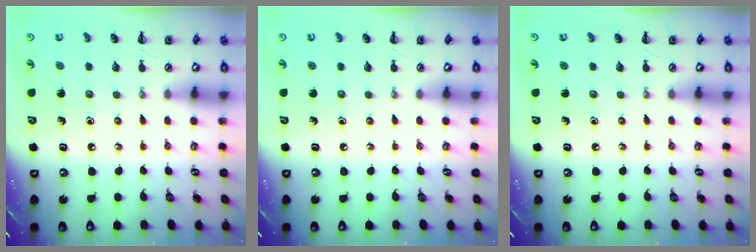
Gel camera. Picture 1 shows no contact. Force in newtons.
{"total": 0.0}
{"total": 0.0}